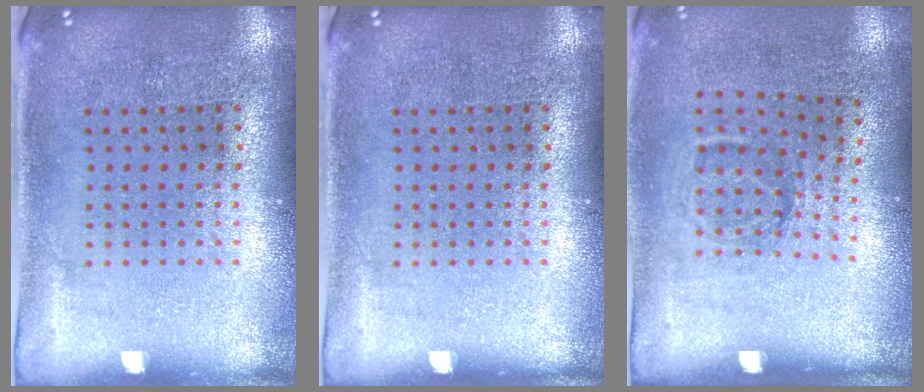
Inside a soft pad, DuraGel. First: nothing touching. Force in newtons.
{"total": 0.0}
{"total": 1.2, "press": 0.8, "slide": 0.8}